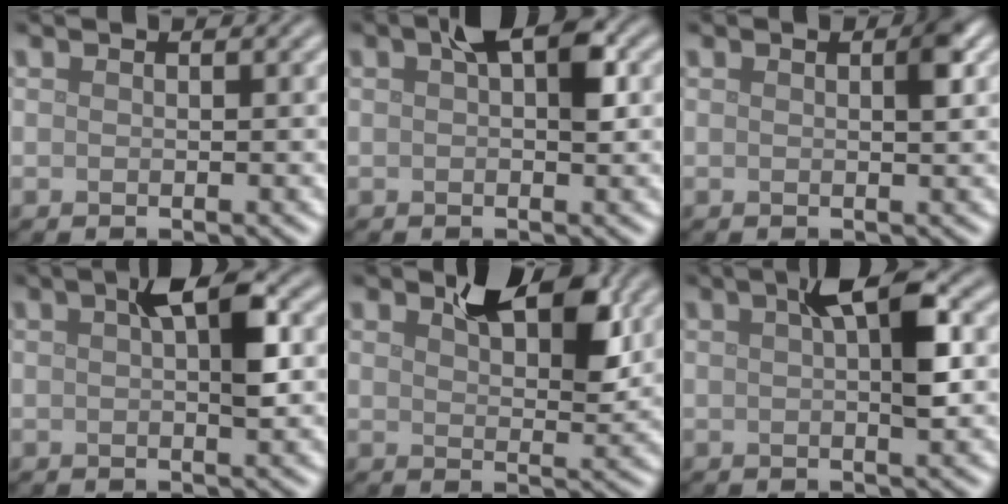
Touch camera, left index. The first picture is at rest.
{"total": 3.5, "force": [1.1, 1.4, 3.0], "torque": [-0.039, 0.012, 0.014]}
{"total": 1.6, "force": [0.5, 0.4, 1.5], "torque": [-0.020, 0.000, 0.008]}
{"total": 4.1, "force": [1.0, 1.1, 3.8], "torque": [-0.062, 0.012, 0.011]}
{"total": 5.9, "force": [3.1, 2.8, 4.1], "torque": [-0.063, -0.003, 0.045]}
{"total": 4.6, "force": [1.1, 1.0, 4.4], "torque": [-0.071, 0.012, 0.013]}